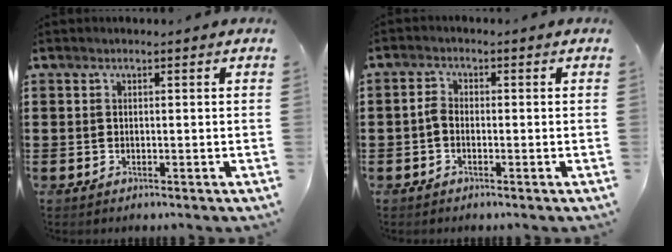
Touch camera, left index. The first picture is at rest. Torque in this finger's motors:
{"motor_torque": [0.09, 0.09, 0.04, 0.04]}